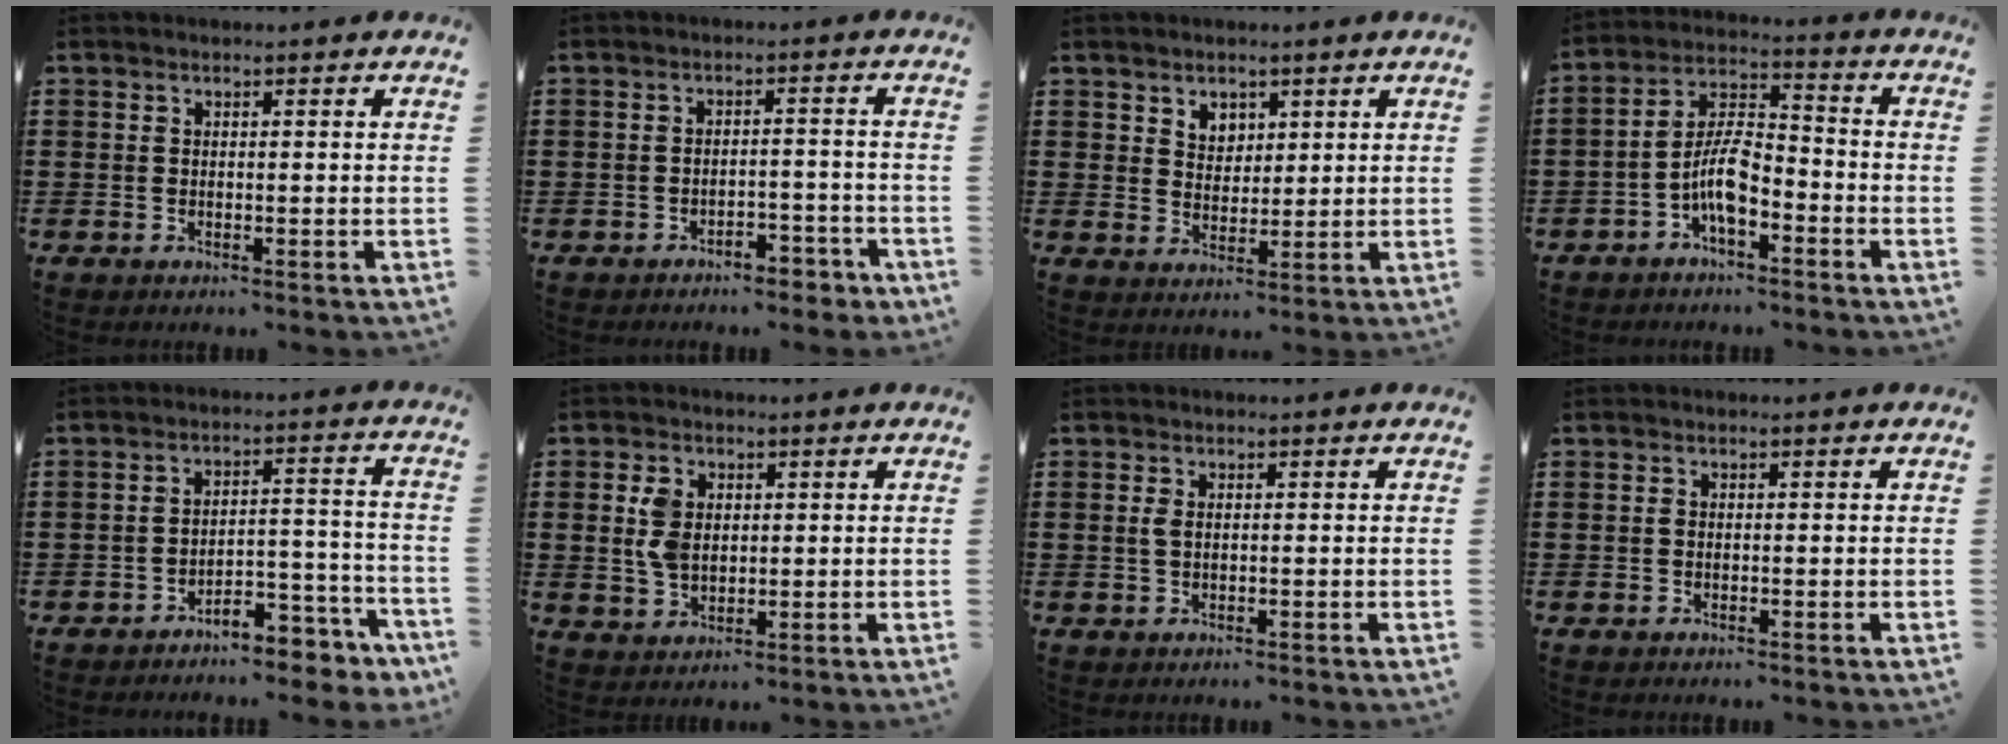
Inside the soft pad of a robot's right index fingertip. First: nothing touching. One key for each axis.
{"total": 3.1, "fx": -2.9, "fy": 0.8, "fz": 0.9, "tx": -0.017, "ty": 0.008, "tz": -0.059}
{"total": 3.4, "fx": 2.1, "fy": 2.5, "fz": 0.5, "tx": -0.021, "ty": 0.011, "tz": 0.039}
{"total": 7.3, "fx": -3.3, "fy": 2.9, "fz": 5.8, "tx": -0.128, "ty": 0.005, "tz": -0.065}
{"total": 5.5, "fx": -5.1, "fy": 1.1, "fz": 1.6, "tx": -0.026, "ty": 0.014, "tz": -0.101}
{"total": 5.1, "fx": 0.9, "fy": 3.5, "fz": 3.5, "tx": -0.093, "ty": 0.006, "tz": 0.010}
{"total": 1.5, "fx": 0.2, "fy": 0.8, "fz": 1.2, "tx": -0.035, "ty": 0.003, "tz": -0.001}
{"total": 0.5, "fx": -0.1, "fy": 0.4, "fz": 0.3, "tx": -0.009, "ty": 0.001, "tz": -0.003}